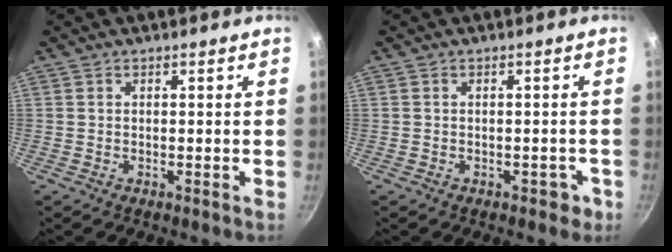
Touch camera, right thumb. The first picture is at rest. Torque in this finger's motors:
{"motor_torque": [0.57, 0.13, -0.29, 0.12, -0.01]}